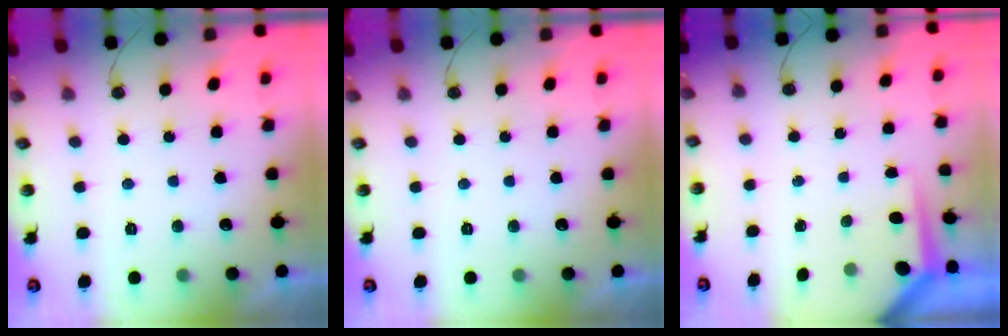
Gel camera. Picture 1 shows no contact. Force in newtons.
{"total": 0.0}
{"total": 3.9, "press": 3.9, "slide": 0.3}